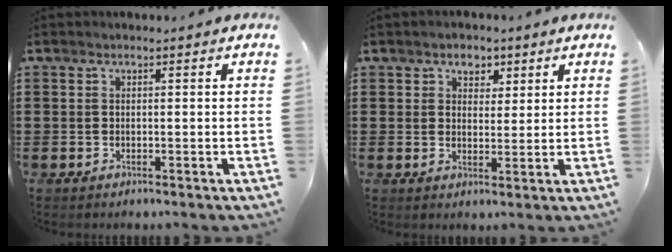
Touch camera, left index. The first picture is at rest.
{"total": 3.0, "force": [1.6, 2.4, 0.8], "torque": [-0.011, 0.007, 0.023]}